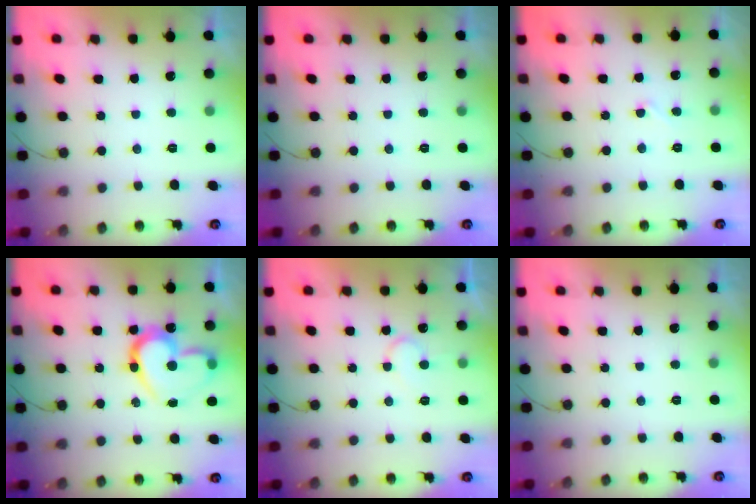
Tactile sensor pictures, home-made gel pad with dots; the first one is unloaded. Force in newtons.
{"total": 0.0}
{"total": 2.8, "press": 2.8, "slide": 0.2}
{"total": 16.6, "press": 16.5, "slide": 1.8}
{"total": 6.2, "press": 6.1, "slide": 0.5}
{"total": 0.0}